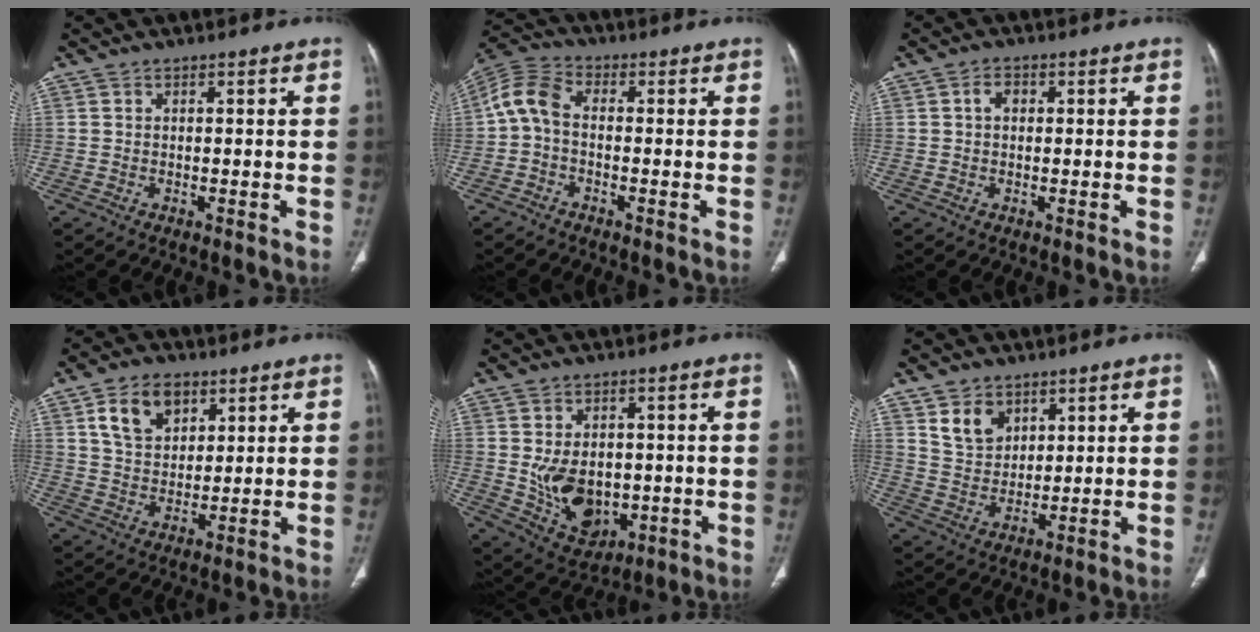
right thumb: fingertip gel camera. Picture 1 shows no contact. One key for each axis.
{"total": 6.5, "fx": -0.8, "fy": 3.7, "fz": 5.2, "tx": -0.109, "ty": 0.020, "tz": -0.034}
{"total": 1.9, "fx": 0.3, "fy": 1.3, "fz": 1.4, "tx": -0.022, "ty": 0.008, "tz": 0.002}
{"total": 9.5, "fx": 4.5, "fy": 6.3, "fz": 5.5, "tx": -0.074, "ty": -0.015, "tz": 0.085}
{"total": 11.4, "fx": -1.0, "fy": 8.2, "fz": 7.9, "tx": -0.102, "ty": -0.005, "tz": 0.011}
{"total": 7.1, "fx": 3.9, "fy": 5.0, "fz": 3.2, "tx": -0.034, "ty": -0.027, "tz": 0.081}